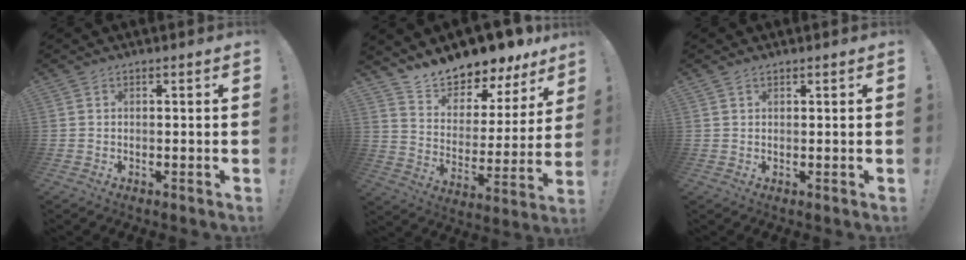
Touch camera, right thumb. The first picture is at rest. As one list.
[{"total": 11.6, "force": [11.4, 1.8, 1.1], "torque": [-0.039, -0.117, 0.198]}, {"total": 0.7, "force": [0.5, 0.3, 0.3], "torque": [-0.006, 0.000, 0.010]}]